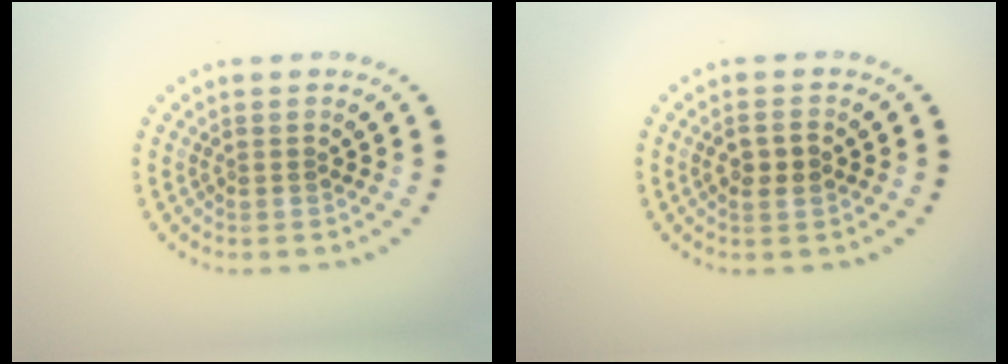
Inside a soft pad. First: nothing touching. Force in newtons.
{"total": 2.1, "press": 2.1, "slide": 0.2}